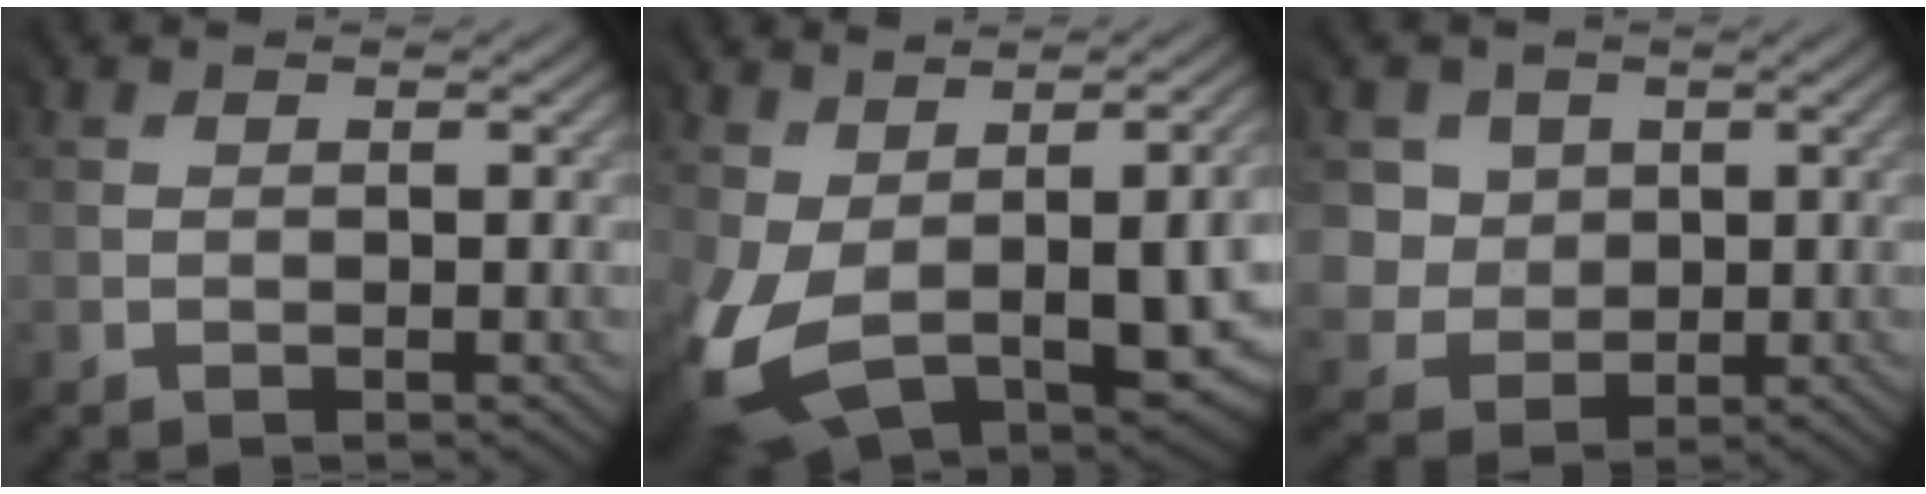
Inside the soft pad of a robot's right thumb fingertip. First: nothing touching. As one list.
[{"total": 8.7, "force": [-1.5, 4.7, 7.2], "torque": [-0.201, -0.041, -0.004]}, {"total": 4.7, "force": [2.1, 4.2, -0.5], "torque": [-0.030, -0.009, 0.030]}]